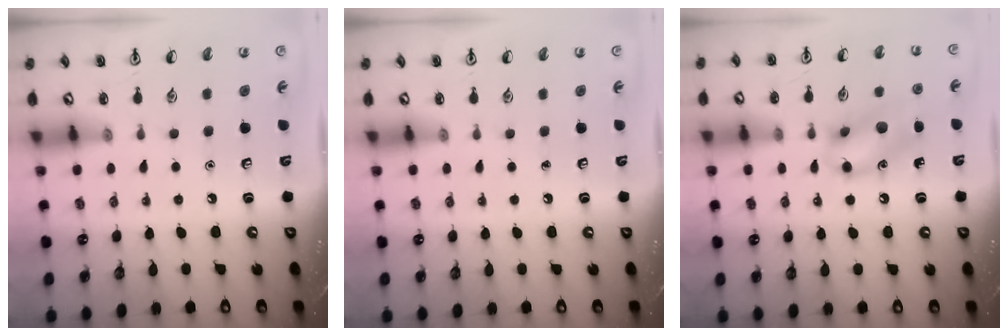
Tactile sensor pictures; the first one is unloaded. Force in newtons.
{"total": 0.0}
{"total": 12.1, "press": 12.0, "slide": 1.8}